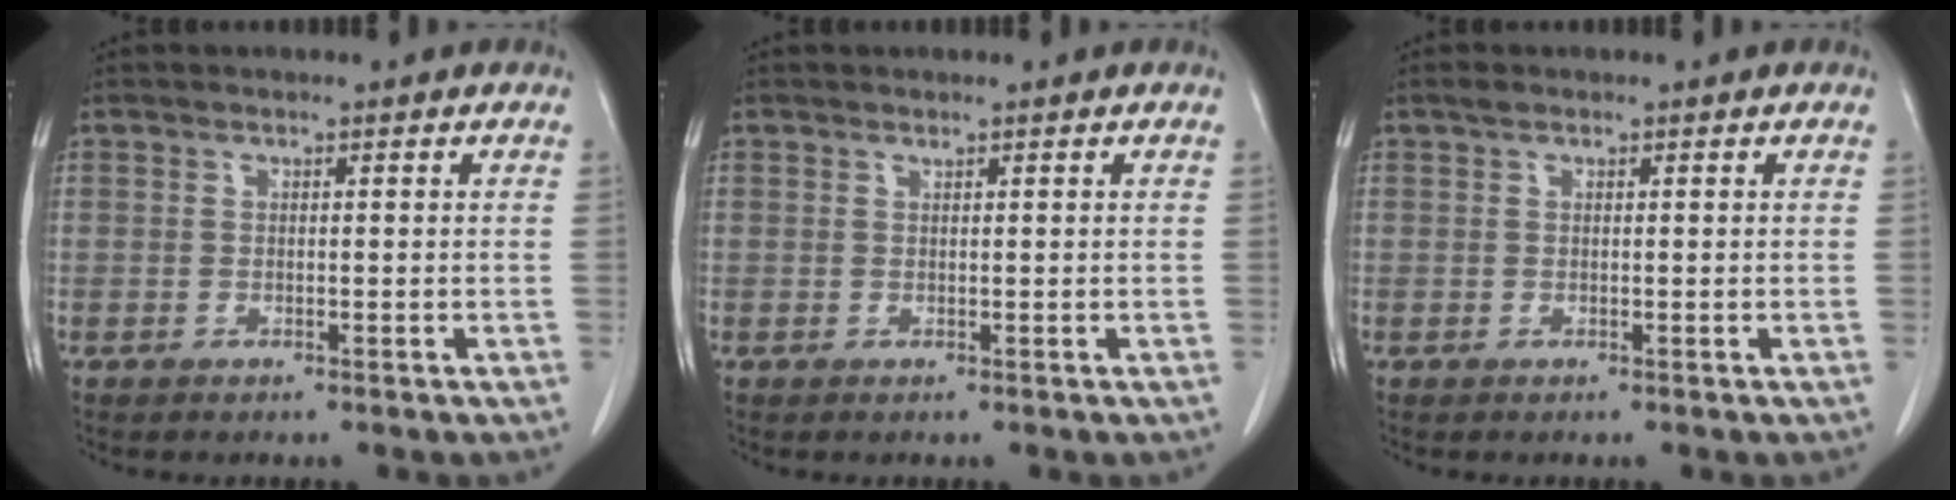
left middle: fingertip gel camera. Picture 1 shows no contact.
{"total": 0.0}
{"total": 0.7, "force": [0.5, 0.3, 0.3], "torque": [-0.010, 0.009, 0.010]}